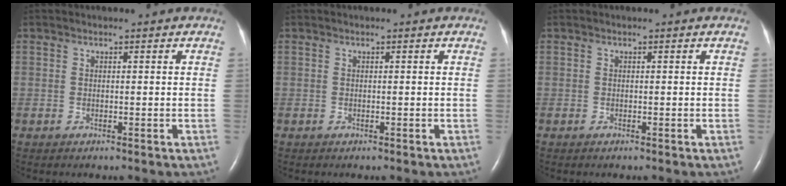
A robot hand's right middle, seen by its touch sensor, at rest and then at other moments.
{"total": 0.0}
{"total": 0.0}